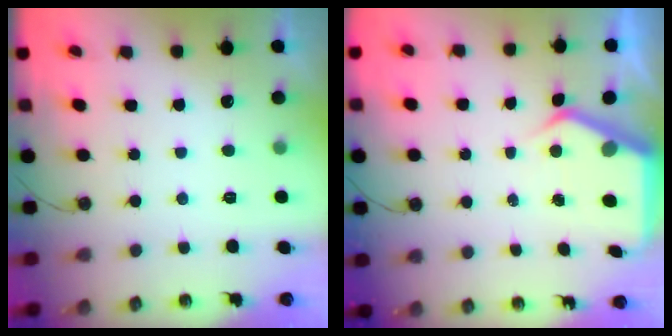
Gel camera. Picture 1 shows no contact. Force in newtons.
{"total": 5.1, "press": 5.1, "slide": 0.5}